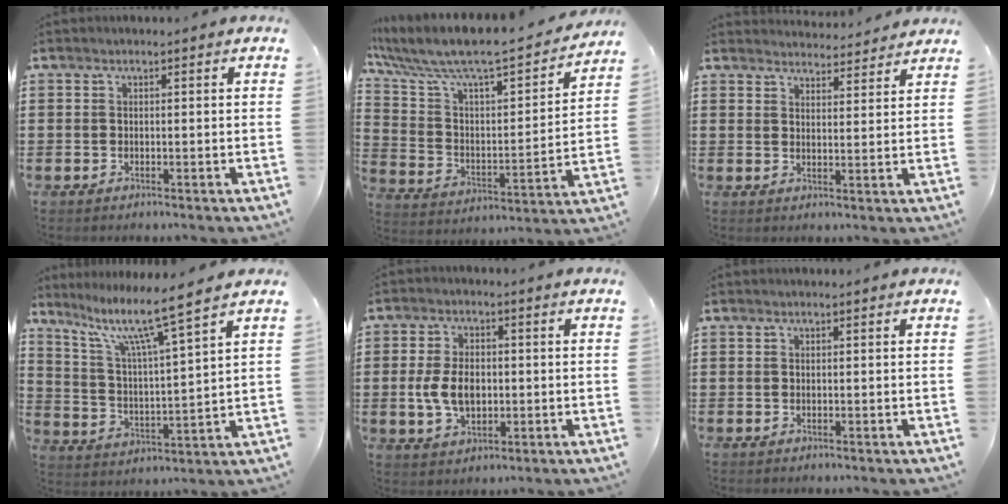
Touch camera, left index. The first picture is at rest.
{"total": 7.2, "force": [6.2, 1.4, 3.3], "torque": [-0.100, -0.059, 0.097]}
{"total": 3.6, "force": [3.6, 0.2, 0.1], "torque": [-0.004, -0.020, 0.064]}
{"total": 8.8, "force": [6.6, -0.1, 5.8], "torque": [-0.129, -0.045, 0.104]}
{"total": 6.8, "force": [-0.5, 4.2, 5.3], "torque": [-0.113, 0.001, -0.016]}
{"total": 0.0}